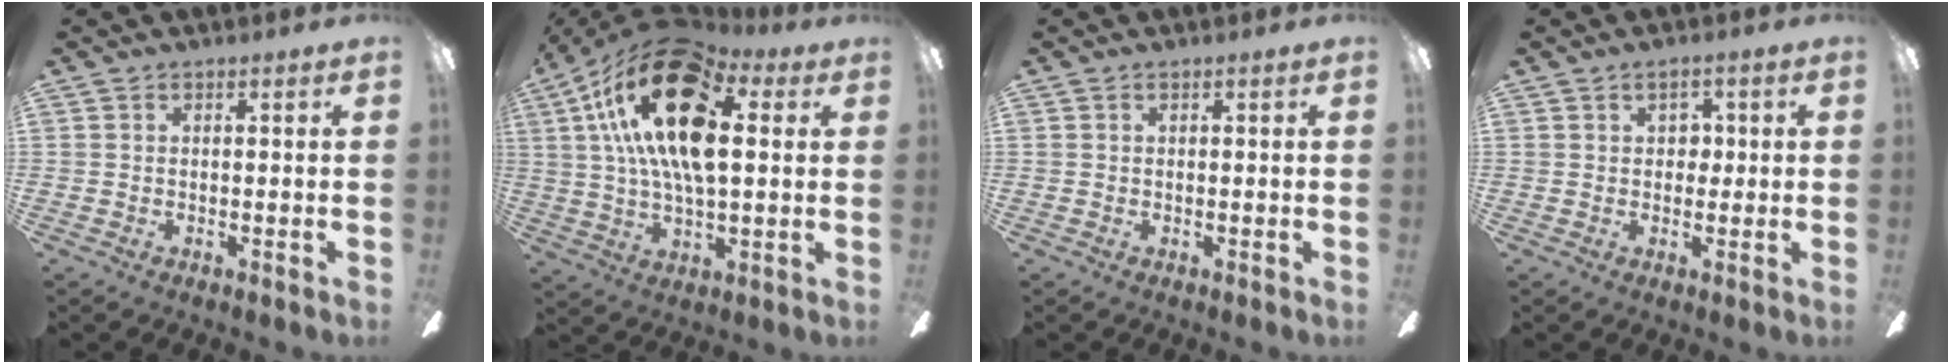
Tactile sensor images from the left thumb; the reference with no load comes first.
{"total": 25.0, "force": [8.4, 12.2, 20.1], "torque": [-0.372, -0.018, 0.137]}
{"total": 0.0}
{"total": 3.7, "force": [1.3, 2.6, 2.3], "torque": [-0.025, 0.001, 0.016]}